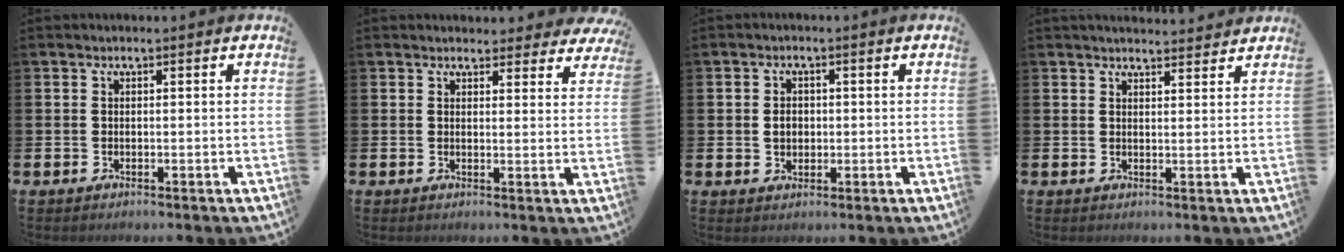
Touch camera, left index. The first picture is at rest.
{"total": 3.1, "force": [2.9, 1.1, 0.2], "torque": [0.009, -0.017, 0.047]}
{"total": 2.3, "force": [0.1, 1.9, 1.2], "torque": [-0.006, 0.001, -0.006]}
{"total": 2.6, "force": [2.6, 0.3, 0.1], "torque": [0.004, -0.018, 0.045]}